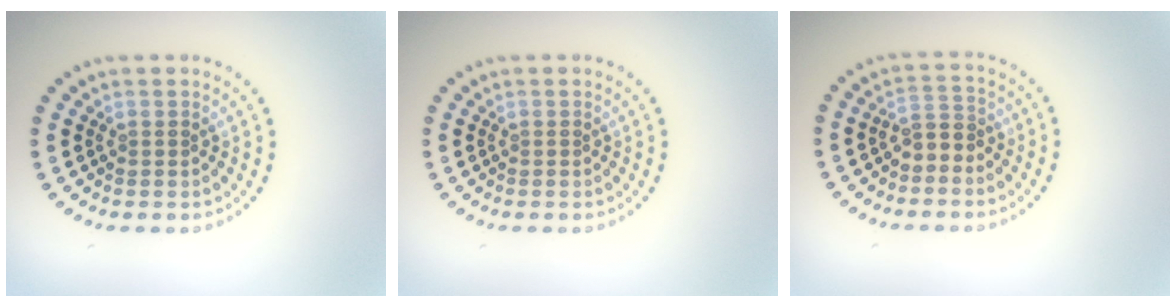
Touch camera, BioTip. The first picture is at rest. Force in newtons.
{"total": 0.0}
{"total": 2.0, "press": 1.7, "slide": 1.0}